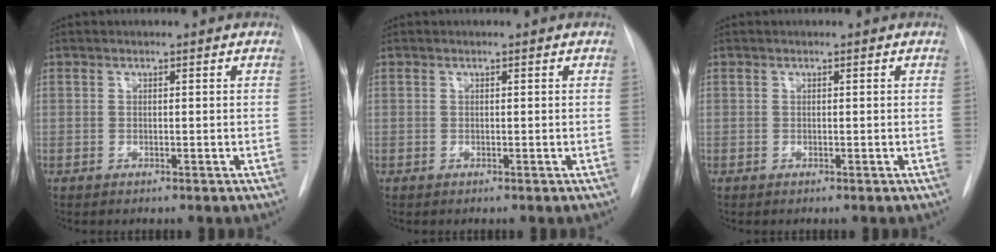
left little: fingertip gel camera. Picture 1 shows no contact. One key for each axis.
{"total": 0.0}
{"total": 0.0}